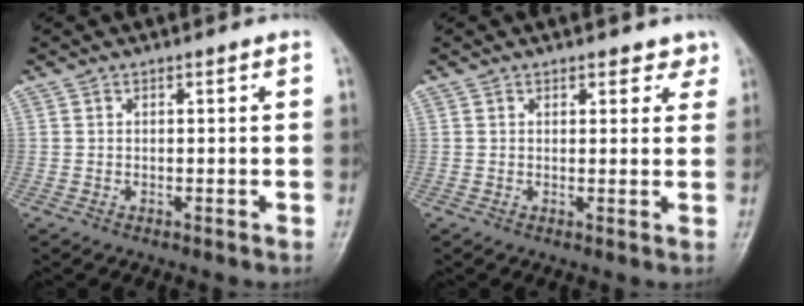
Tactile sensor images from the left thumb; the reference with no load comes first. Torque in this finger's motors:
{"motor_torque": [-0.05, -0.29, -0.49, -0.03, 0.03]}